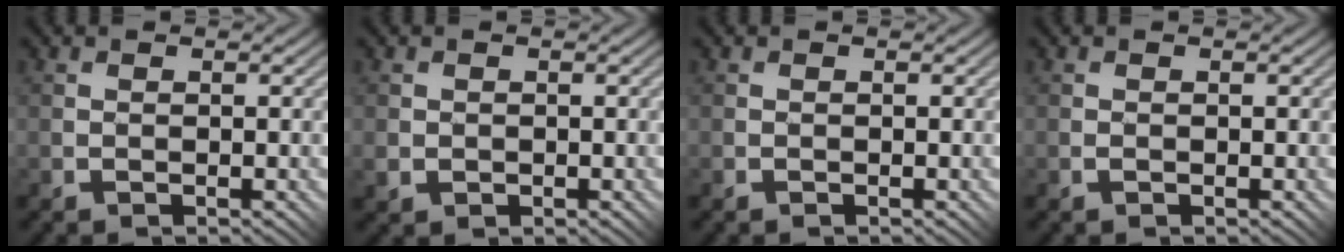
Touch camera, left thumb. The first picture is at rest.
{"total": 1.3, "force": [0.2, 1.2, 0.4], "torque": [-0.003, -0.001, 0.007]}
{"total": 0.0}
{"total": 0.0}